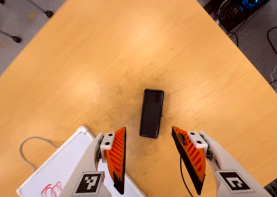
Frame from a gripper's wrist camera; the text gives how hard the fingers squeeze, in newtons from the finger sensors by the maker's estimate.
{"total": 0.0}